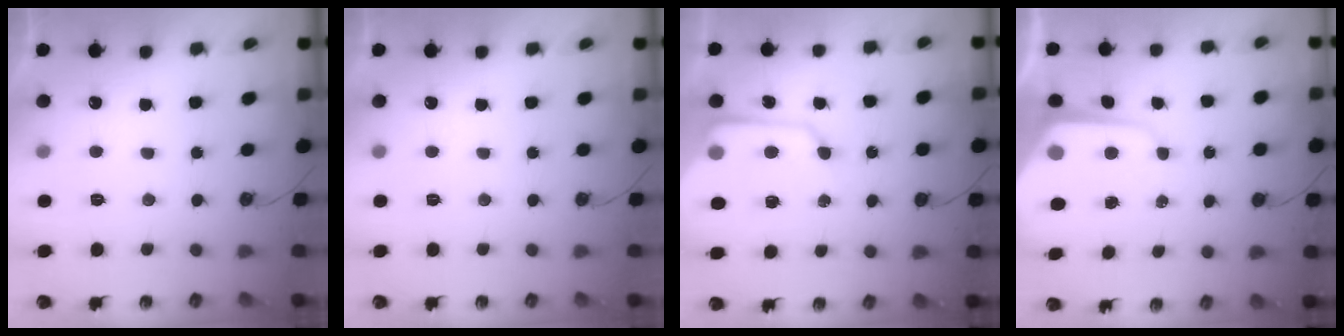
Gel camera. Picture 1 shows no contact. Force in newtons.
{"total": 0.0}
{"total": 12.0, "press": 11.9, "slide": 1.1}
{"total": 10.2, "press": 10.2, "slide": 1.0}